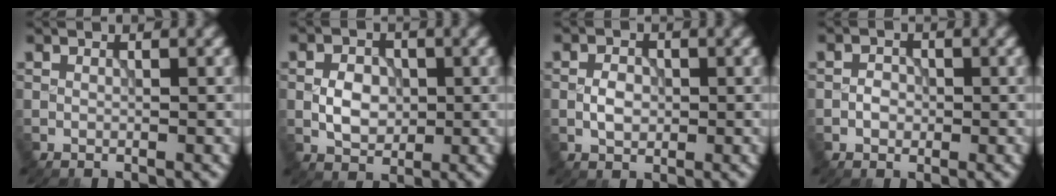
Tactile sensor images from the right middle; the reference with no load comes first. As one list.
[{"total": 3.2, "force": [-0.2, 2.3, 2.2], "torque": [-0.038, 0.002, -0.008]}, {"total": 2.1, "force": [-0.3, 1.4, 1.5], "torque": [-0.027, 0.003, -0.009]}, {"total": 1.4, "force": [-0.4, 1.1, 0.7], "torque": [-0.011, 0.002, -0.011]}]